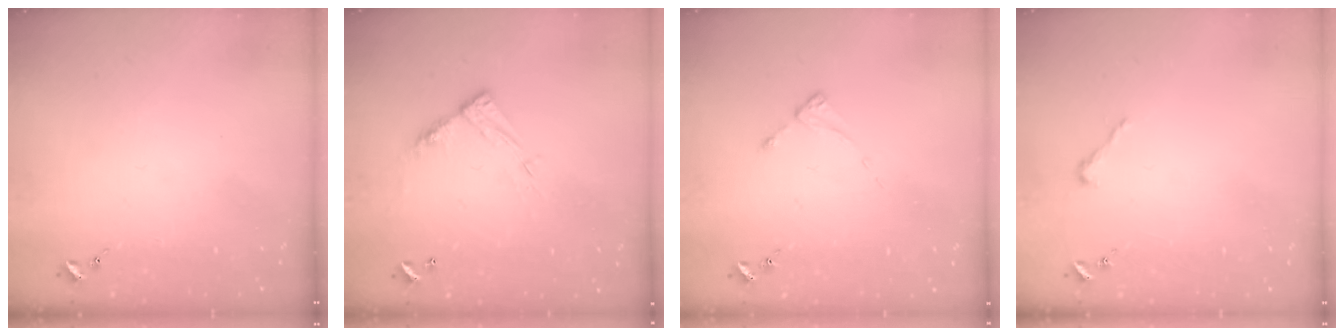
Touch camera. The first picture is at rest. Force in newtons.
{"total": 9.4, "press": 9.4, "slide": 0.5}
{"total": 2.6, "press": 2.6, "slide": 0.2}
{"total": 2.5, "press": 2.5, "slide": 0.2}